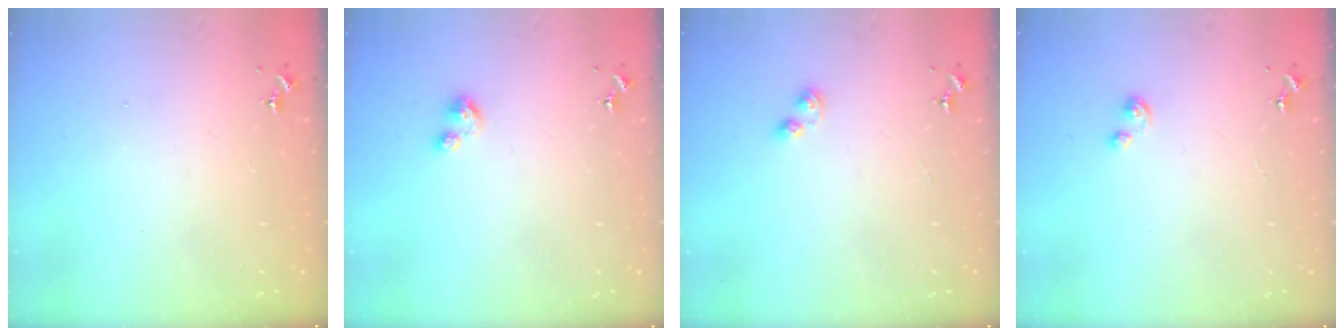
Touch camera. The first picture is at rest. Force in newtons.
{"total": 3.8, "press": 3.8, "slide": 0.4}
{"total": 4.8, "press": 4.8, "slide": 0.5}
{"total": 2.5, "press": 2.5, "slide": 0.2}